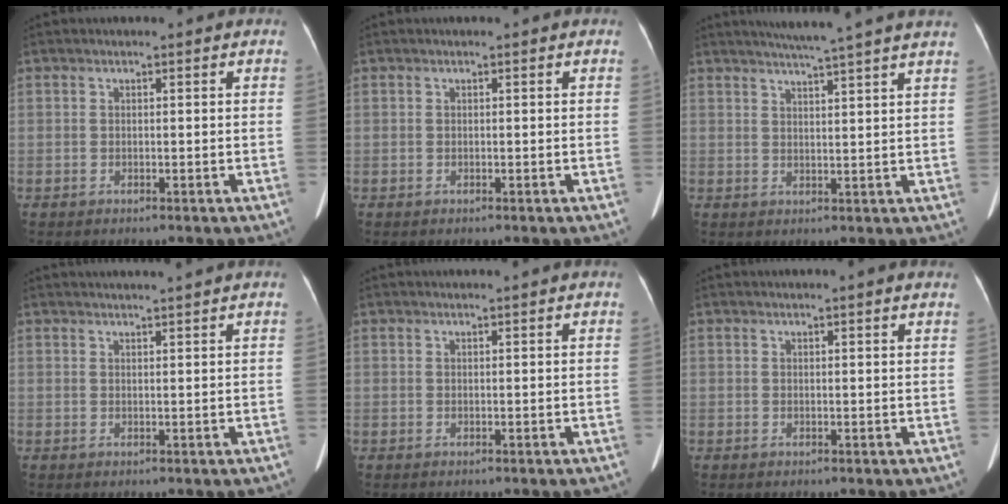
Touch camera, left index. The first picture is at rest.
{"total": 0.0}
{"total": 10.2, "force": [8.7, -1.4, 5.2], "torque": [-0.077, 0.012, 0.103]}
{"total": 5.2, "force": [4.8, -1.1, 1.8], "torque": [-0.022, 0.018, 0.058]}
{"total": 2.1, "force": [1.9, -0.5, 0.7], "torque": [-0.011, 0.015, 0.031]}
{"total": 3.3, "force": [2.9, -0.4, 1.5], "torque": [-0.022, 0.017, 0.030]}